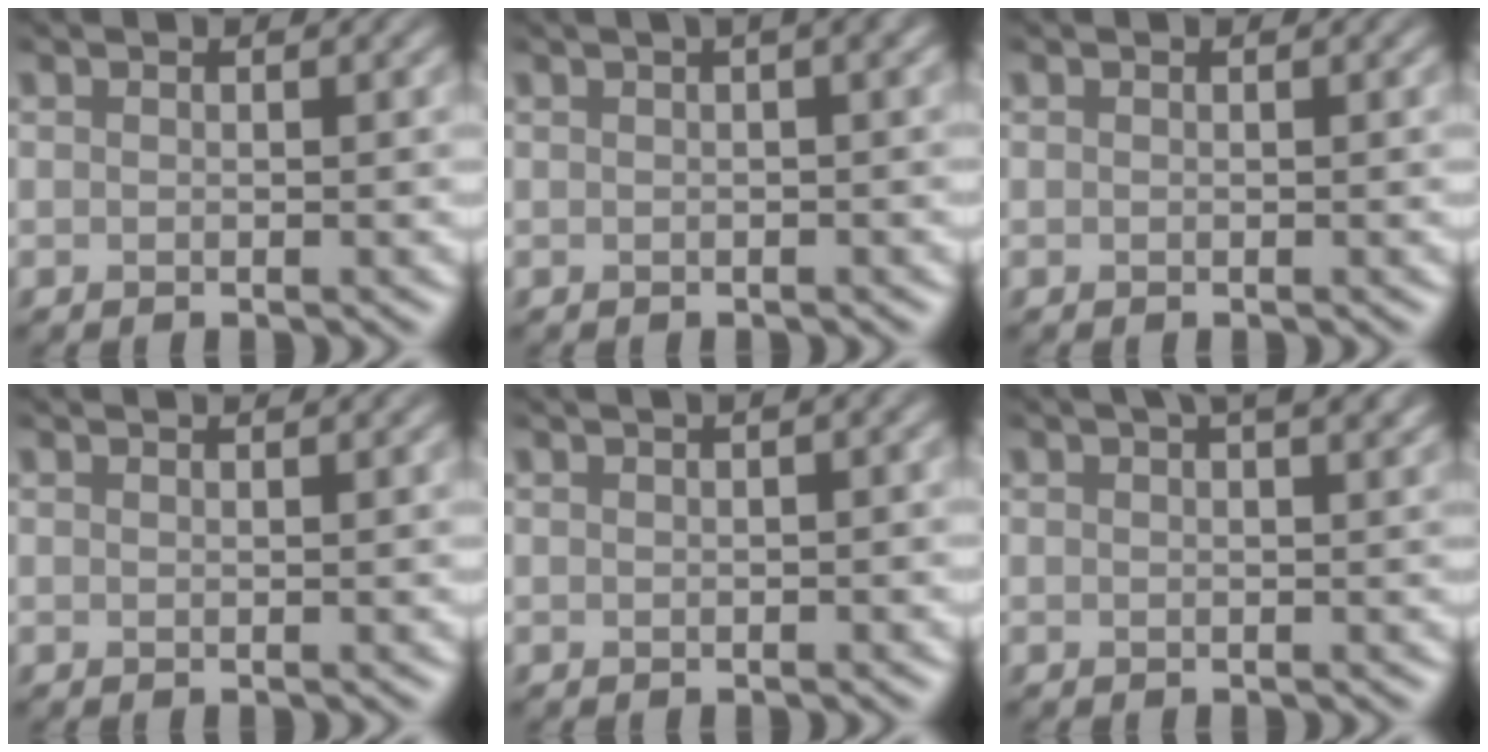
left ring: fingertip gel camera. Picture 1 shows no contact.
{"total": 5.2, "force": [2.1, 2.3, 4.2], "torque": [-0.025, 0.036, 0.000]}
{"total": 0.0}
{"total": 1.7, "force": [1.5, 0.5, 0.7], "torque": [-0.004, 0.002, 0.005]}
{"total": 3.8, "force": [1.5, 1.7, 3.0], "torque": [-0.016, 0.026, 0.002]}
{"total": 4.4, "force": [2.7, 1.6, 3.1], "torque": [-0.019, 0.013, 0.015]}